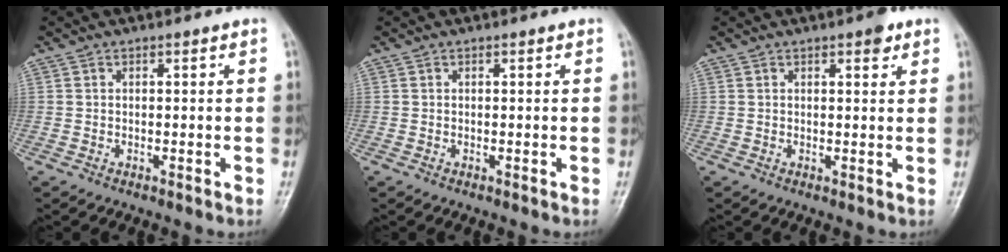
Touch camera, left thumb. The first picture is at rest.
{"total": 0.0}
{"total": 2.7, "force": [1.6, 1.0, 1.9], "torque": [-0.018, -0.006, 0.019]}